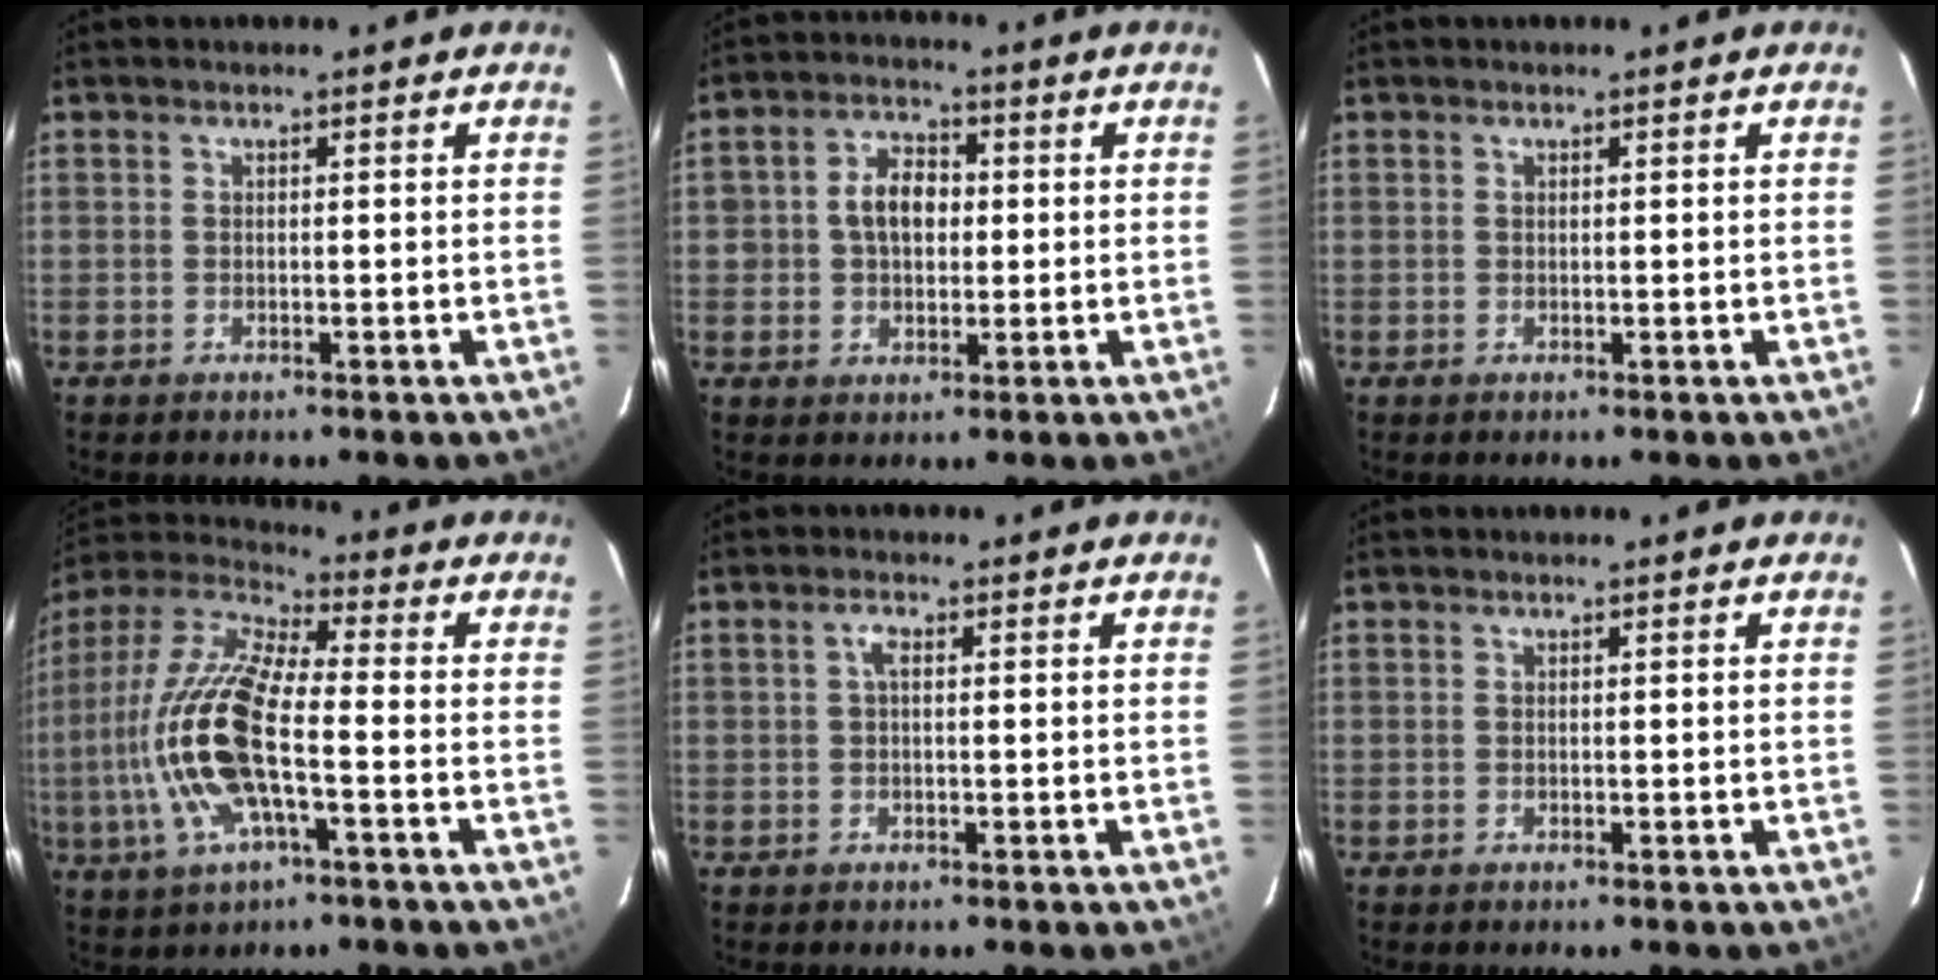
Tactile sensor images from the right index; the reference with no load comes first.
{"total": 6.7, "force": [0.4, 5.2, 4.3], "torque": [-0.079, 0.022, 0.010]}
{"total": 0.0}
{"total": 17.6, "force": [-3.7, 5.4, 16.4], "torque": [-0.341, -0.004, -0.079]}
{"total": 1.6, "force": [0.2, 0.7, 1.4], "torque": [-0.027, 0.008, 0.001]}
{"total": 0.0}